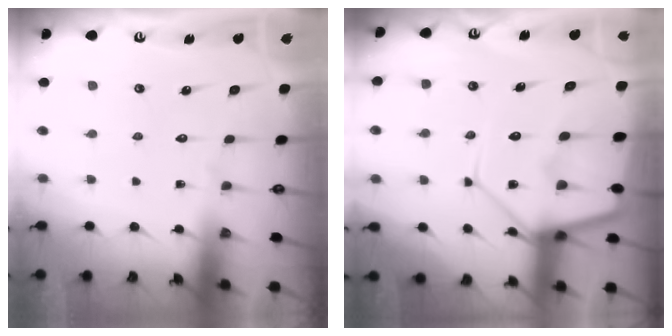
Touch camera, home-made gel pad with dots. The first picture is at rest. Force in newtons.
{"total": 14.4, "press": 14.3, "slide": 1.4}